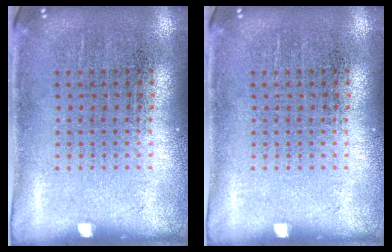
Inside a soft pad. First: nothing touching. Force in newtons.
{"total": 0.0}